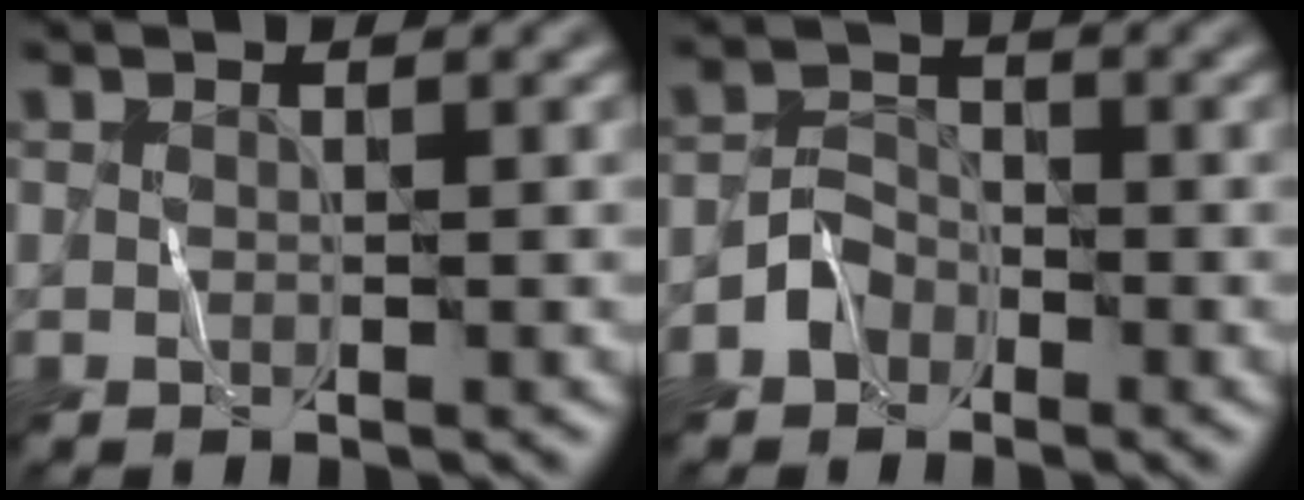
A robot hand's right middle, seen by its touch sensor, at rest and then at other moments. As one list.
[{"total": 2.0, "force": [-1.3, 1.5, 0.4], "torque": [0.002, 0.014, -0.030]}]